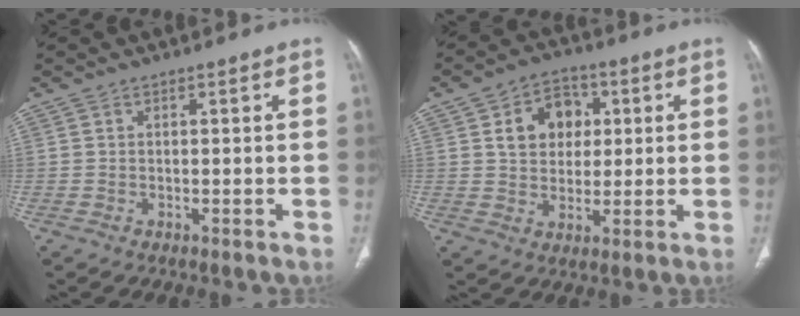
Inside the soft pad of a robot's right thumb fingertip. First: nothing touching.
{"total": 9.8, "force": [2.6, 7.6, 5.6], "torque": [-0.053, 0.002, 0.041]}